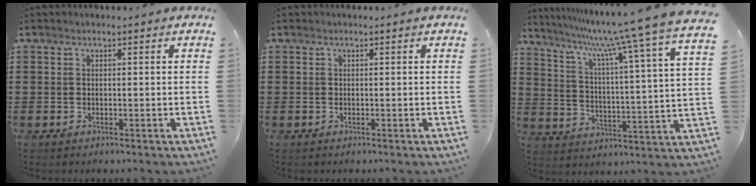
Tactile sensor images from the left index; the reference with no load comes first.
{"total": 0.0}
{"total": 9.8, "force": [8.5, -1.7, 4.5], "torque": [-0.108, -0.080, 0.129]}